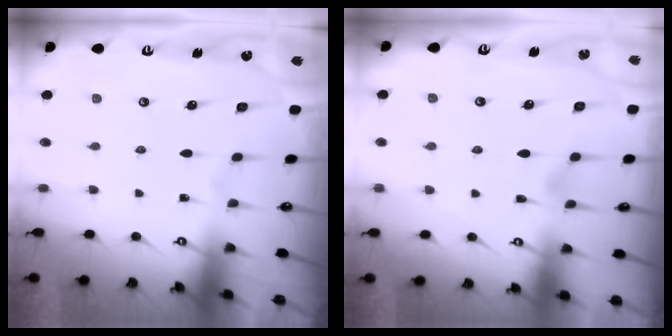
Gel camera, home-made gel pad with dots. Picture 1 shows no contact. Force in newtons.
{"total": 1.1, "press": 0.6, "slide": 1.0}